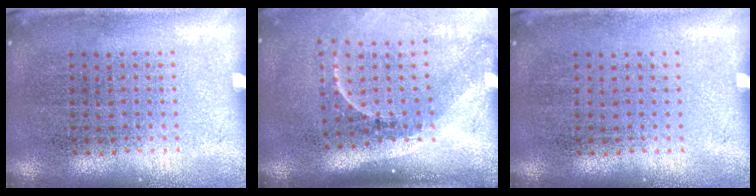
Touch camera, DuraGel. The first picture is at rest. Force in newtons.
{"total": 2.2, "press": 1.4, "slide": 1.6}
{"total": 0.0}